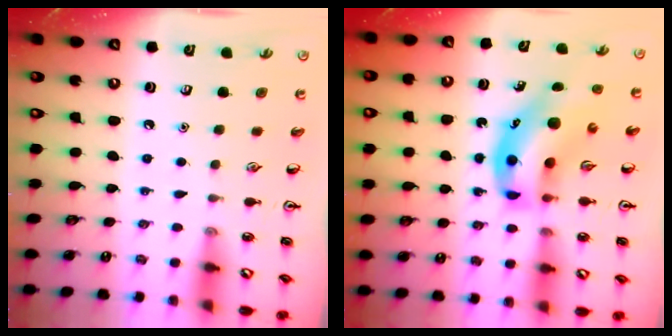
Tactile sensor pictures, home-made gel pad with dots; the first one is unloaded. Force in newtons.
{"total": 12.9, "press": 12.5, "slide": 3.5}